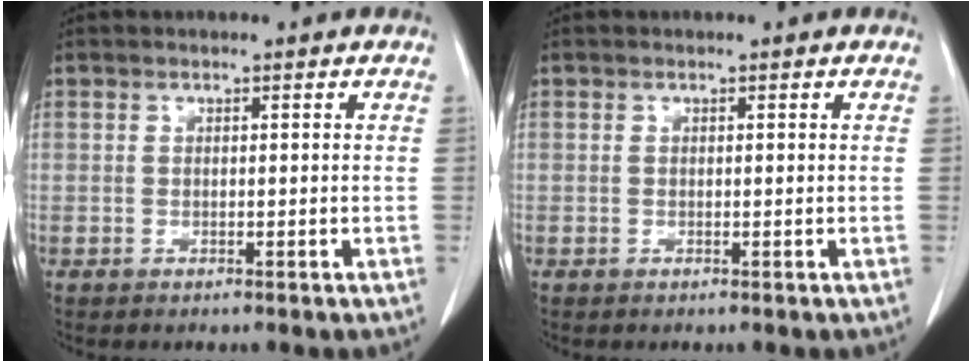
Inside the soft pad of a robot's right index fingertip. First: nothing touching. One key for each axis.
{"total": 0.0}